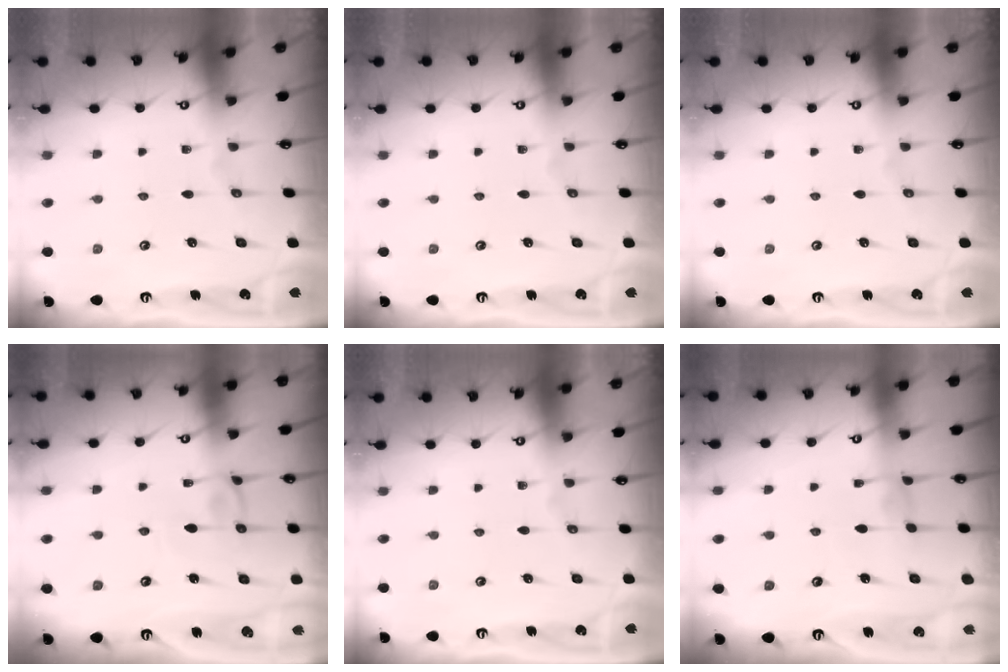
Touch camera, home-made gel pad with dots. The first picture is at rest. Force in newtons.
{"total": 0.0}
{"total": 0.0}
{"total": 2.6, "press": 2.6, "slide": 0.2}
{"total": 0.0}
{"total": 1.0, "press": 0.9, "slide": 0.5}